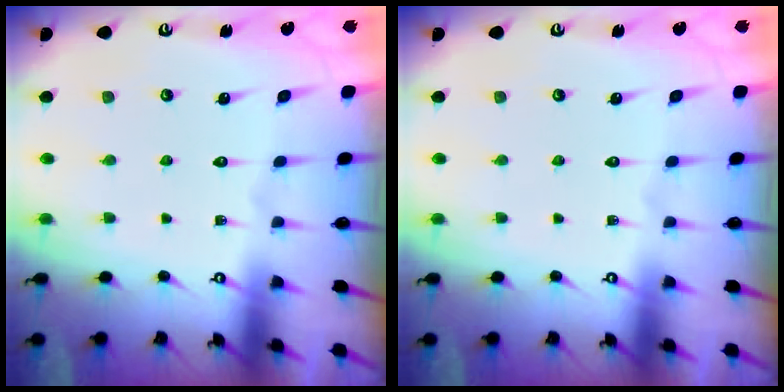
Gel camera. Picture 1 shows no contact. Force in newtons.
{"total": 0.0}